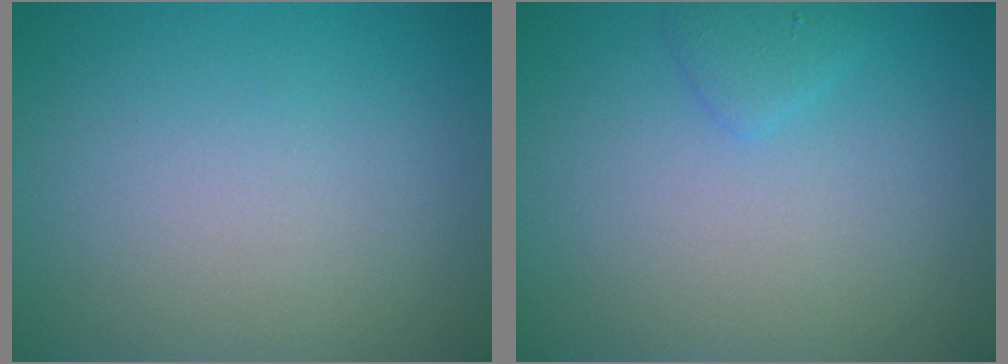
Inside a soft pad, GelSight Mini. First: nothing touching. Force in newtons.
{"total": 1.2, "press": 1.2, "slide": 0.1}